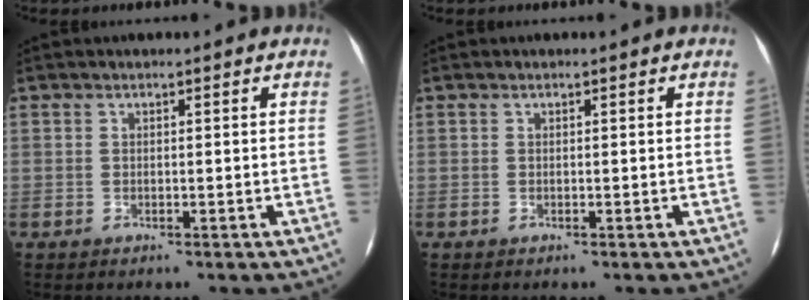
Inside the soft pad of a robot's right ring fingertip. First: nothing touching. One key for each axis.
{"total": 0.0}